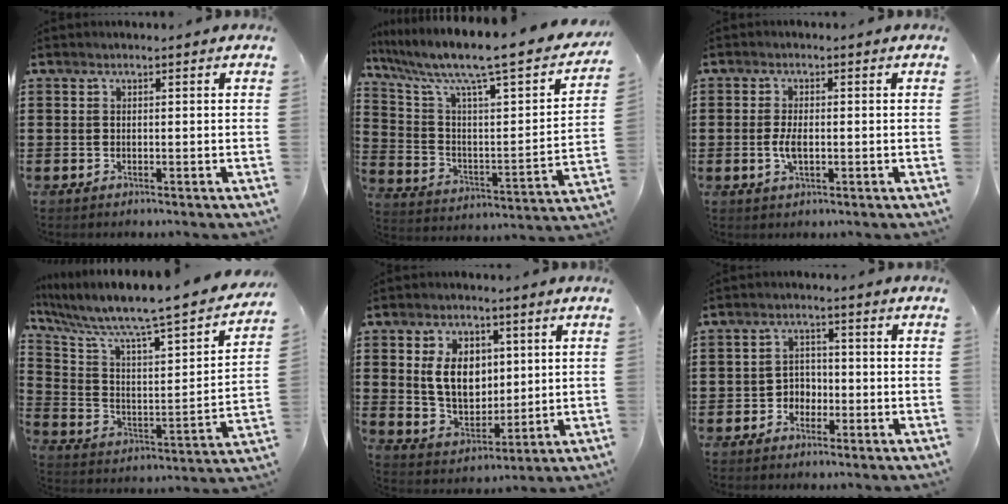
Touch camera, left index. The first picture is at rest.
{"total": 8.8, "force": [6.7, 0.9, 5.6], "torque": [-0.139, -0.052, 0.100]}
{"total": 3.0, "force": [-0.4, 1.3, 2.7], "torque": [-0.058, 0.000, -0.011]}
{"total": 7.3, "force": [6.1, 0.3, 4.1], "torque": [-0.112, -0.064, 0.090]}
{"total": 8.5, "force": [2.4, 6.0, 5.5], "torque": [-0.131, 0.010, 0.041]}
{"total": 2.8, "force": [-1.7, 2.1, 0.7], "torque": [-0.022, 0.008, -0.039]}